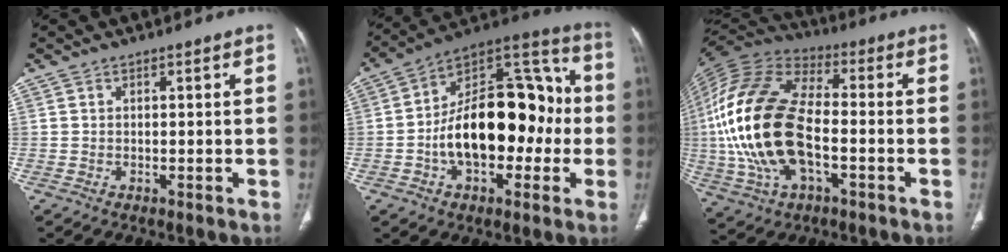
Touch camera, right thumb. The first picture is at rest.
{"total": 24.1, "force": [-2.6, 13.9, 19.5], "torque": [-0.280, 0.053, -0.041]}
{"total": 24.0, "force": [-3.0, 13.1, 19.9], "torque": [-0.421, 0.012, -0.053]}